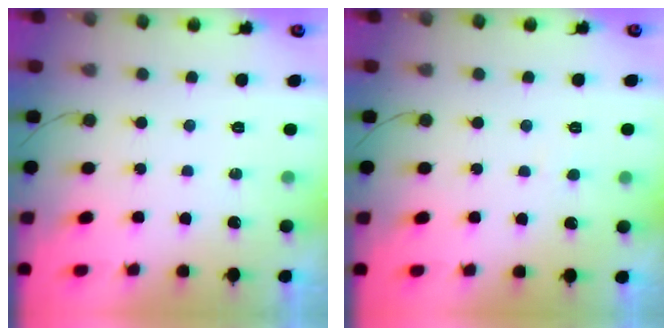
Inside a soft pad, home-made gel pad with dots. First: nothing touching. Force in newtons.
{"total": 1.7, "press": 1.7, "slide": 0.1}